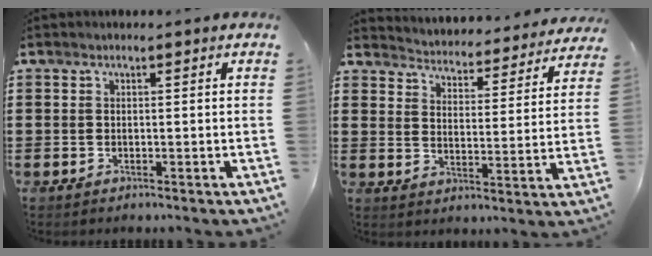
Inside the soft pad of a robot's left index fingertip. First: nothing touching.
{"total": 3.6, "force": [3.6, -0.1, -0.4], "torque": [-0.018, -0.039, 0.055]}